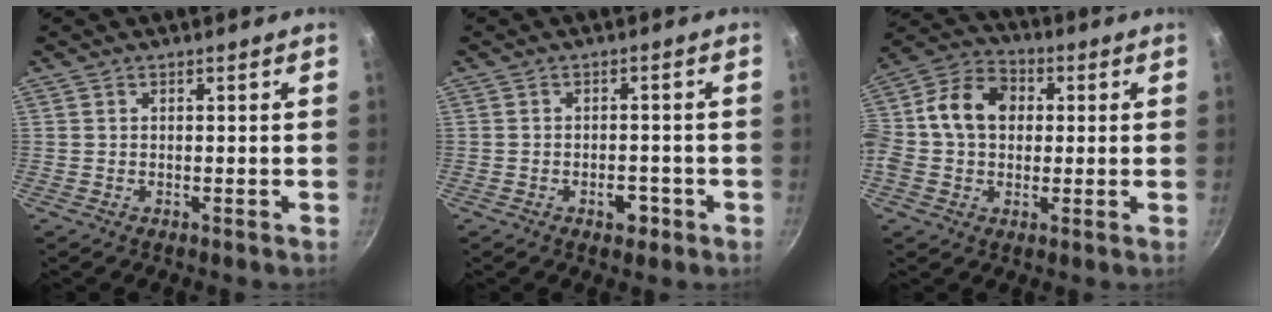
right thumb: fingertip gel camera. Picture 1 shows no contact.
{"total": 3.4, "force": [-1.7, 2.0, 2.1], "torque": [-0.014, 0.015, -0.020]}
{"total": 15.0, "force": [1.4, 11.4, 9.7], "torque": [-0.160, 0.034, -0.001]}